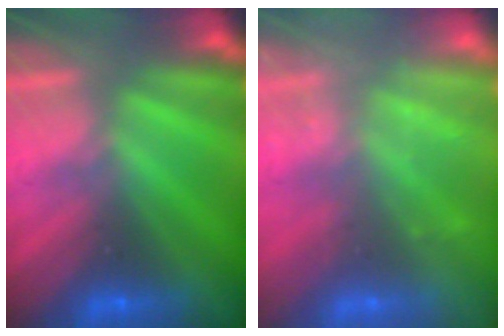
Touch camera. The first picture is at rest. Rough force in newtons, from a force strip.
{"total": 2.4}